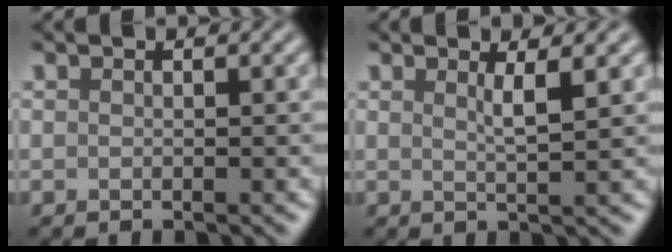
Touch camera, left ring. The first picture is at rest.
{"total": 2.2, "force": [0.9, 0.5, 1.9], "torque": [-0.026, -0.001, 0.009]}